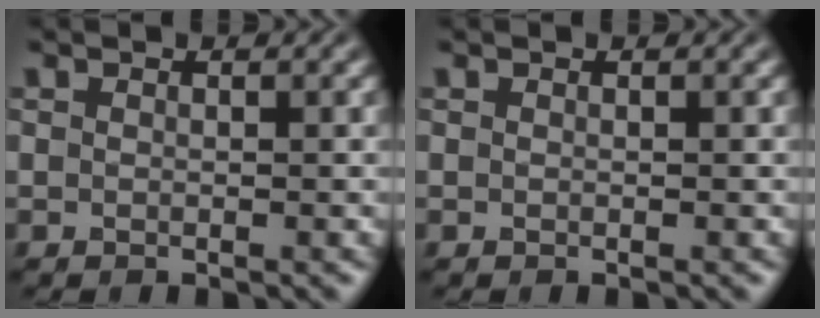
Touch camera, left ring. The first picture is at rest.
{"total": 0.0}